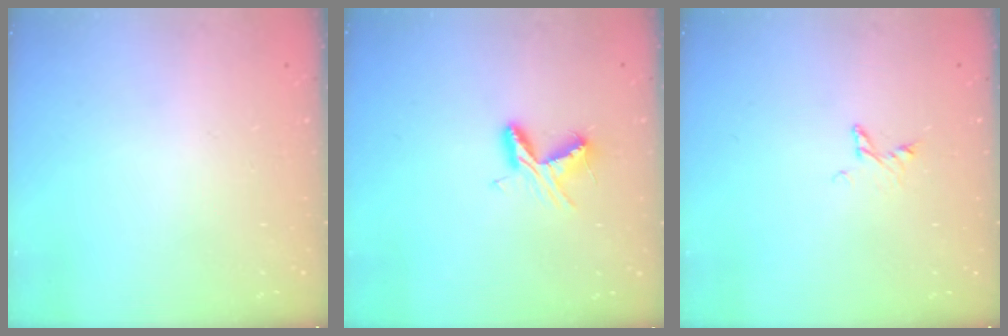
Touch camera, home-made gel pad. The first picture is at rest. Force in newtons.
{"total": 6.7, "press": 6.7, "slide": 0.6}
{"total": 3.8, "press": 3.8, "slide": 0.4}